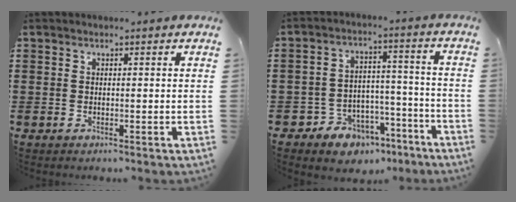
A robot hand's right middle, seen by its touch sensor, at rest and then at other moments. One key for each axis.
{"total": 6.1, "fx": -5.0, "fy": 3.4, "fz": 0.7, "tx": -0.024, "ty": 0.027, "tz": -0.099}